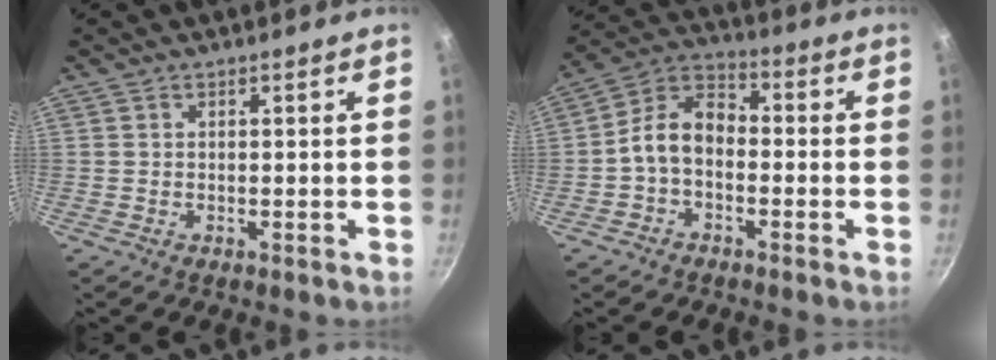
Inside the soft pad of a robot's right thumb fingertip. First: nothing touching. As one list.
[{"total": 8.5, "force": [-2.1, 5.7, 5.9], "torque": [-0.092, 0.044, -0.057]}]